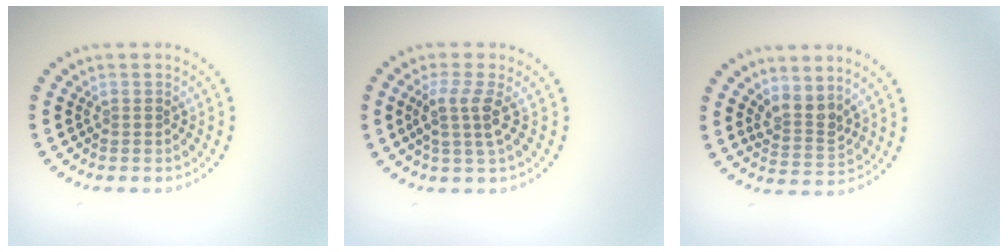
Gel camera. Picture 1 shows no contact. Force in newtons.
{"total": 2.7, "press": 2.1, "slide": 1.7}
{"total": 2.6, "press": 2.0, "slide": 1.7}